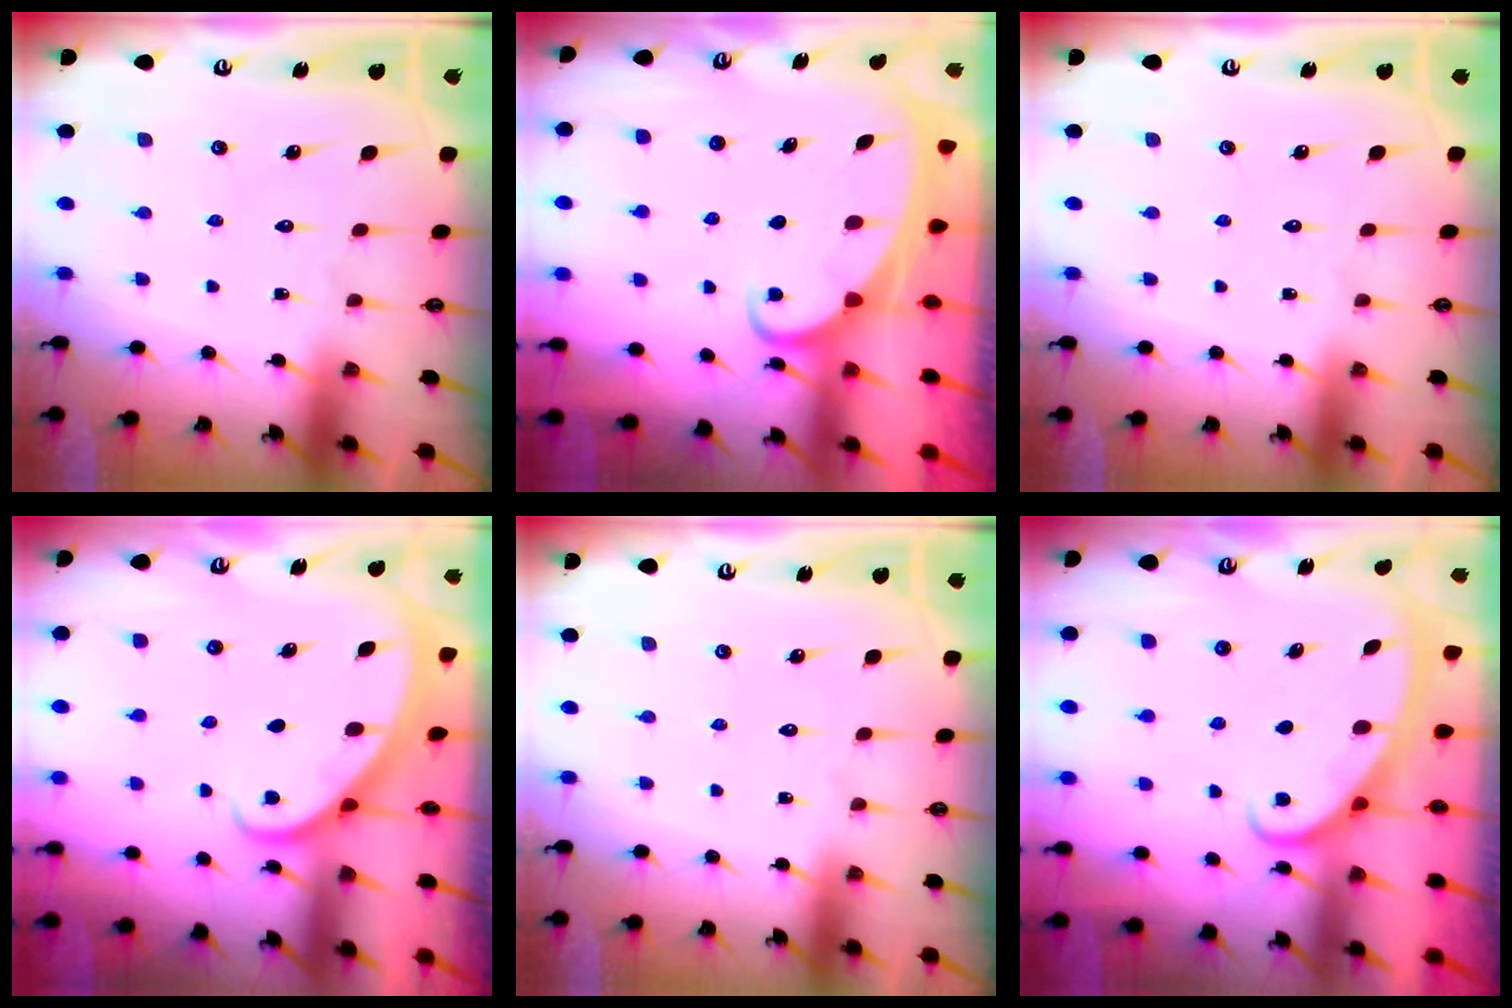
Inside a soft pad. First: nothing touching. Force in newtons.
{"total": 2.2, "press": 2.2, "slide": 0.2}
{"total": 0.0}
{"total": 1.9, "press": 1.9, "slide": 0.2}
{"total": 0.0}
{"total": 2.8, "press": 2.8, "slide": 0.4}